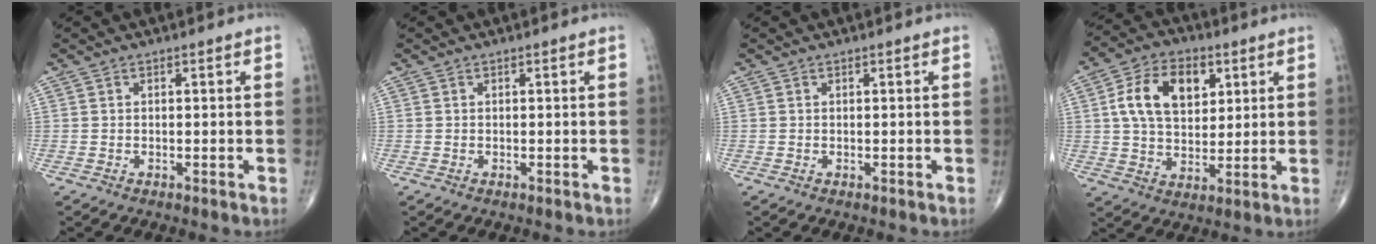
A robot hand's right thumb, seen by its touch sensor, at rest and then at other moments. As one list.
[{"total": 0.0}, {"total": 0.0}, {"total": 13.3, "force": [4.0, 8.5, 9.4], "torque": [-0.138, -0.003, 0.069]}]